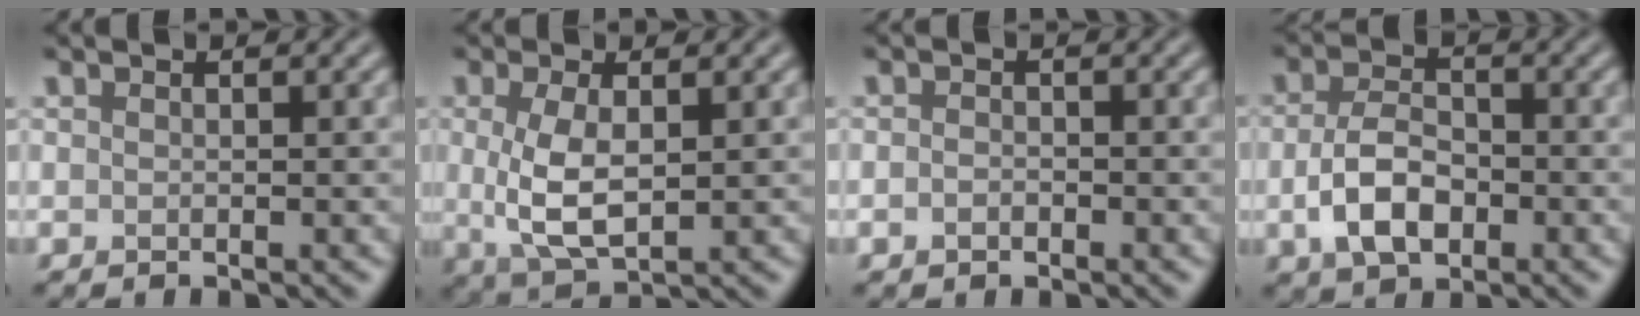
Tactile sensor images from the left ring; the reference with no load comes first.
{"total": 4.6, "force": [0.3, 2.0, 4.2], "torque": [-0.093, -0.004, 0.010]}
{"total": 1.0, "force": [-0.4, 0.7, 0.5], "torque": [-0.011, -0.002, -0.010]}
{"total": 5.0, "force": [-1.2, 3.0, 3.8], "torque": [-0.078, -0.003, -0.027]}